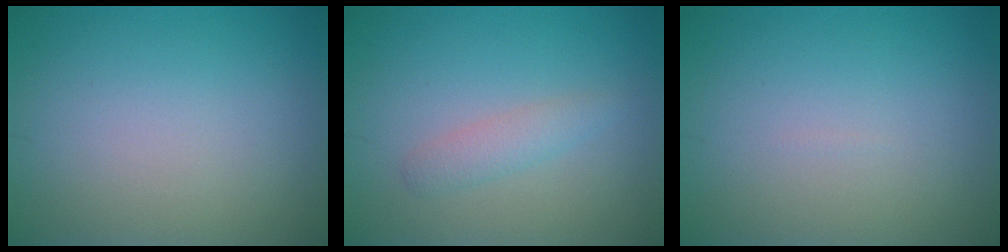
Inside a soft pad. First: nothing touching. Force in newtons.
{"total": 1.1, "press": 1.1, "slide": 0.1}
{"total": 0.0}